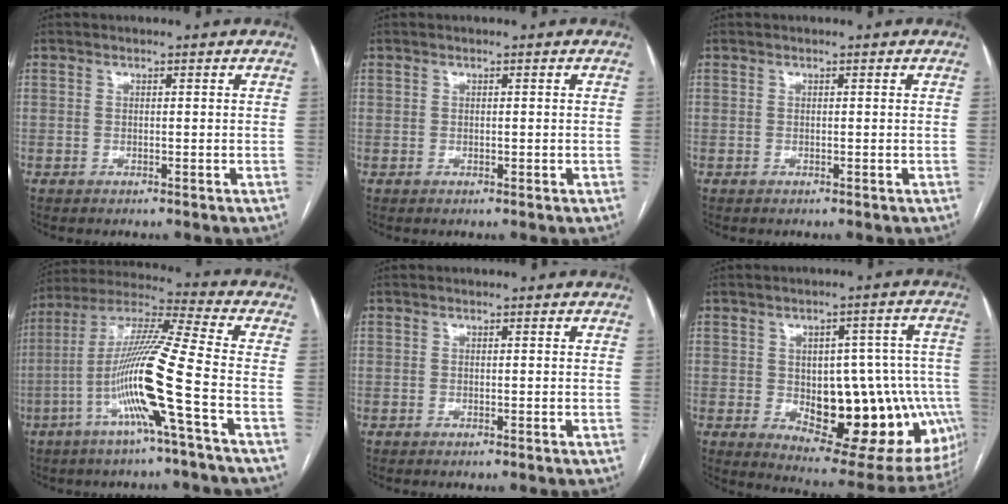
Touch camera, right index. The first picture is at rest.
{"total": 0.0}
{"total": 0.0}
{"total": 15.0, "force": [-4.8, -1.6, 14.1], "torque": [-0.271, 0.000, -0.099]}
{"total": 0.0}
{"total": 22.7, "force": [-4.6, 10.9, 19.4], "torque": [-0.181, 0.026, -0.031]}